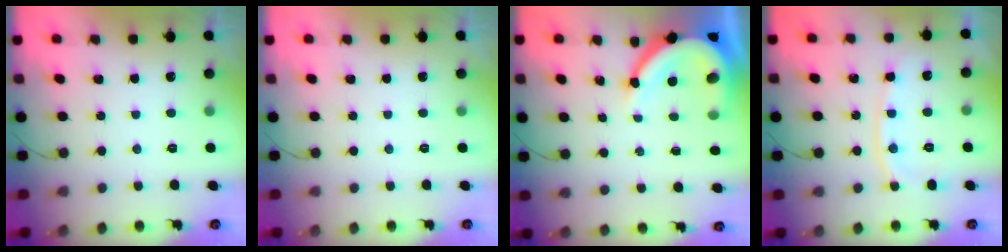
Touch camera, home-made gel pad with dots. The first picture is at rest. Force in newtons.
{"total": 0.0}
{"total": 11.1, "press": 11.1, "slide": 1.3}
{"total": 9.8, "press": 9.7, "slide": 1.2}